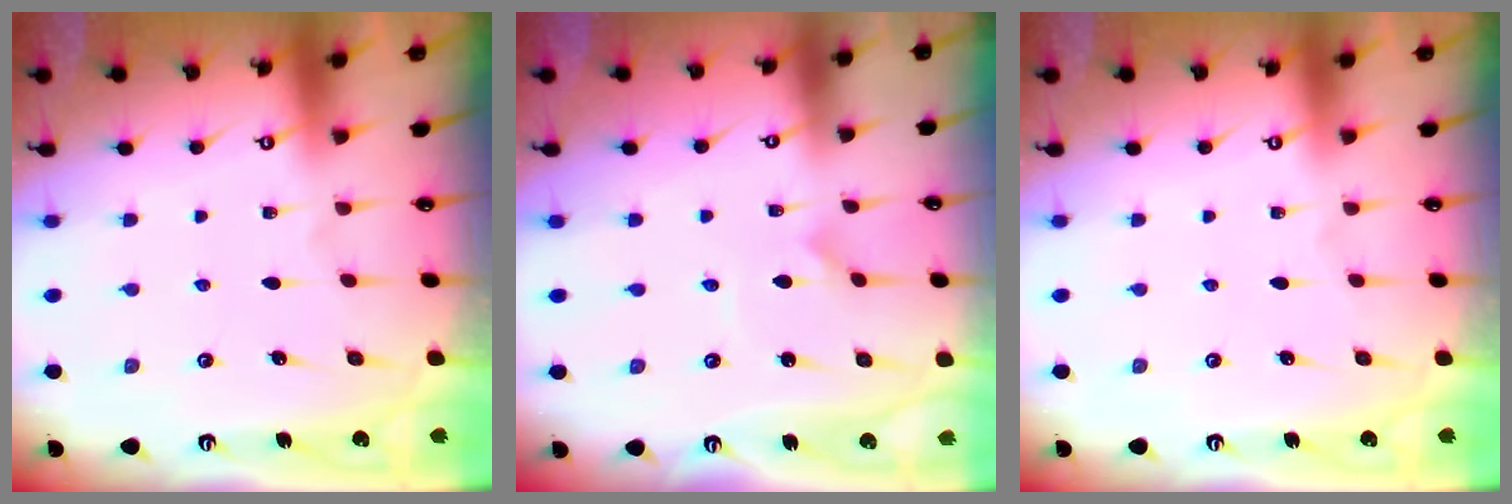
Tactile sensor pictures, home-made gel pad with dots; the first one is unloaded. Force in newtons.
{"total": 1.2, "press": 1.2, "slide": 0.1}
{"total": 0.0}